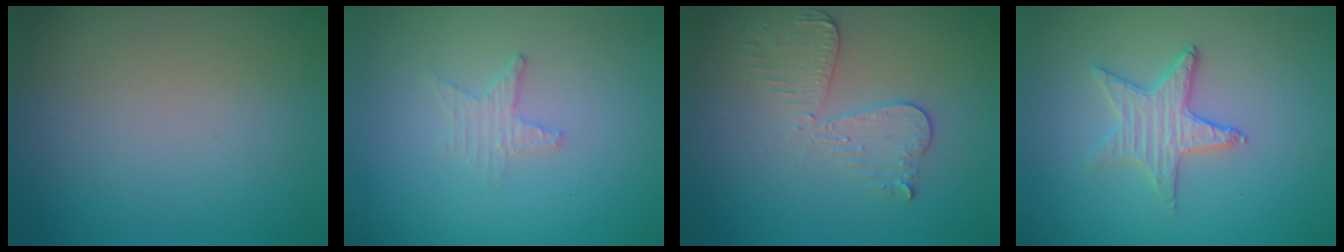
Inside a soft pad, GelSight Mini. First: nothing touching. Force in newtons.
{"total": 1.5, "press": 1.4, "slide": 0.3}
{"total": 3.1, "press": 2.7, "slide": 1.4}
{"total": 2.8, "press": 2.8, "slide": 0.4}